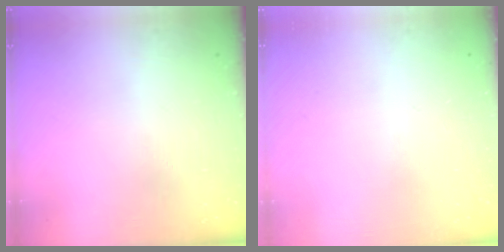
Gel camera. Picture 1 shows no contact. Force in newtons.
{"total": 0.0}